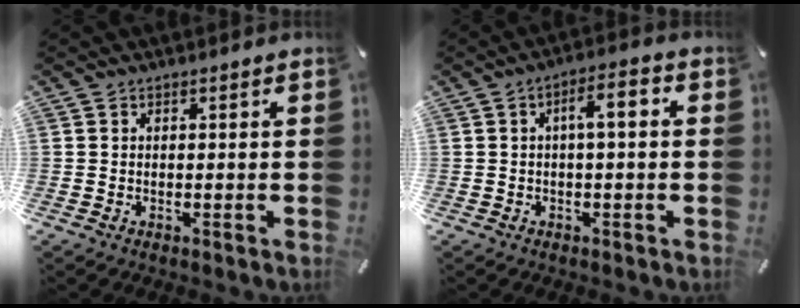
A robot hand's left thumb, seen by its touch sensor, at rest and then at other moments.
{"total": 5.4, "force": [0.2, 1.8, 5.1], "torque": [-0.081, 0.011, -0.004]}